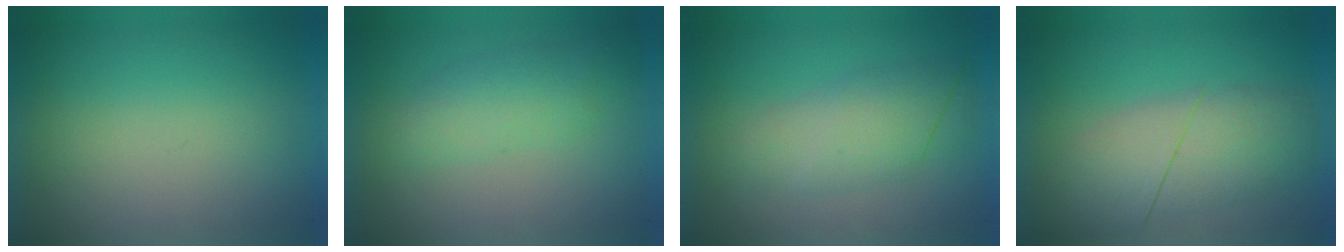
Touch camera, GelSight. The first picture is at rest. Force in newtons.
{"total": 2.1}
{"total": 3.1}
{"total": 3.8}